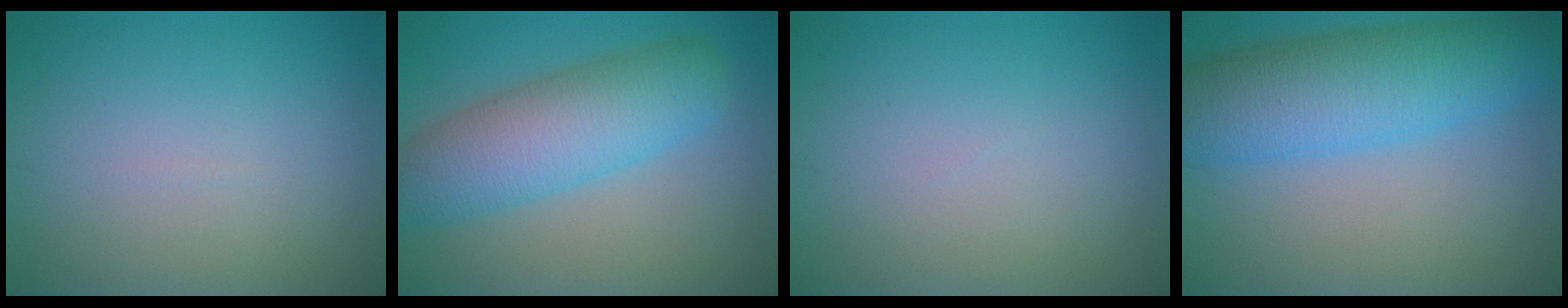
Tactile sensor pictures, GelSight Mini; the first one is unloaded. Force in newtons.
{"total": 7.5, "press": 7.5, "slide": 0.2}
{"total": 0.0}
{"total": 8.6, "press": 8.6, "slide": 0.3}